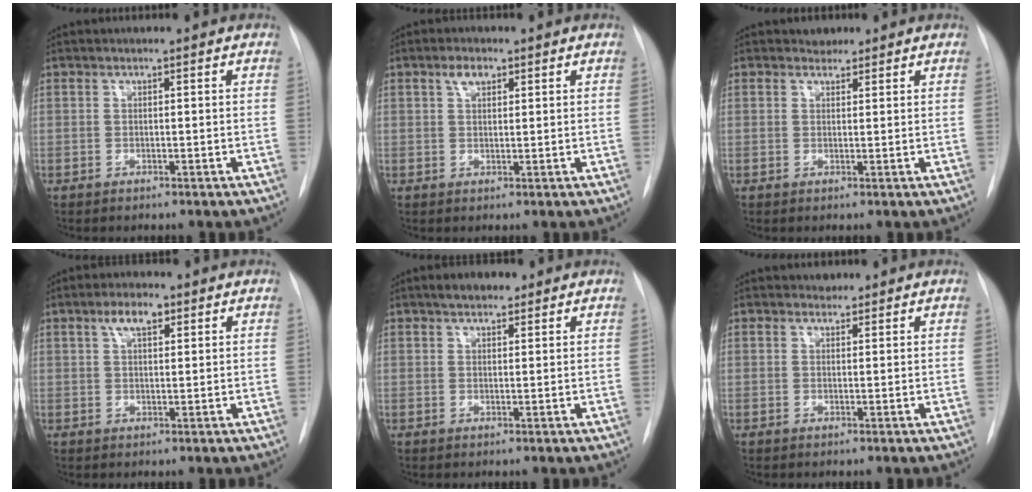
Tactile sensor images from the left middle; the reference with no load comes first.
{"total": 2.3, "force": [1.3, 1.2, 1.5], "torque": [-0.031, 0.007, 0.026]}
{"total": 1.5, "force": [1.2, 0.9, 0.0], "torque": [0.002, 0.001, 0.014]}
{"total": 3.9, "force": [2.1, 1.5, 3.0], "torque": [-0.060, 0.010, 0.037]}
{"total": 3.4, "force": [2.4, 1.6, 1.9], "torque": [-0.035, 0.011, 0.037]}
{"total": 1.1, "force": [0.9, 0.7, -0.1], "torque": [0.002, 0.001, 0.008]}